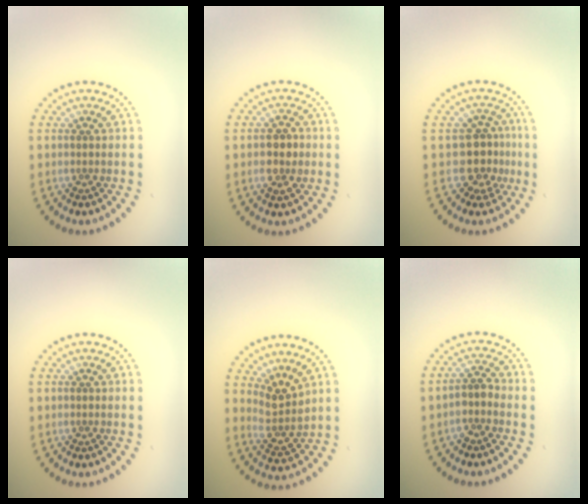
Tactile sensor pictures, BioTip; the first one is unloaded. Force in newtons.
{"total": 2.6, "press": 2.6, "slide": 0.2}
{"total": 3.2, "press": 2.4, "slide": 2.0}
{"total": 0.0}
{"total": 3.0, "press": 2.3, "slide": 1.9}
{"total": 1.8, "press": 1.6, "slide": 0.9}